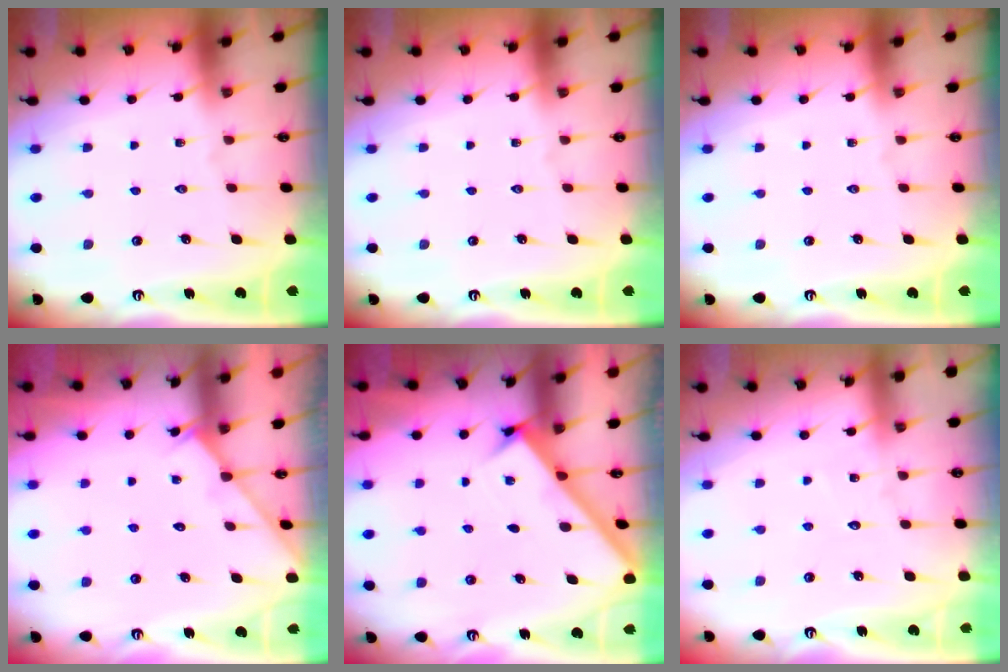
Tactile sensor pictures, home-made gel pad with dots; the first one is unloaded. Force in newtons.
{"total": 0.0}
{"total": 0.0}
{"total": 2.3, "press": 2.3, "slide": 0.2}
{"total": 2.6, "press": 2.6, "slide": 0.4}
{"total": 2.8, "press": 2.8, "slide": 0.3}